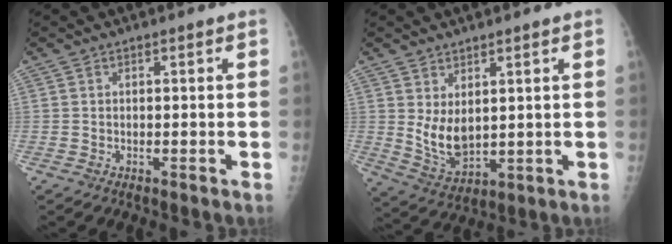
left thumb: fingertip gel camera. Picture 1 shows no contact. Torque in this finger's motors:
{"motor_torque": [1.24, 0.98, 0.62, -0.49, 0.07]}